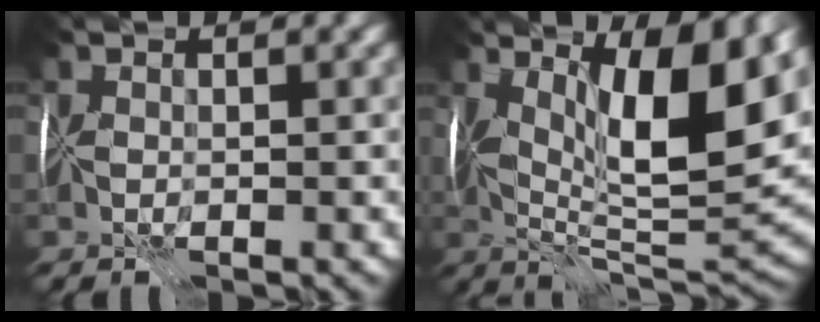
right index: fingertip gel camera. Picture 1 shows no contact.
{"total": 12.5, "force": [3.8, 4.1, 11.2], "torque": [-0.169, -0.007, 0.063]}